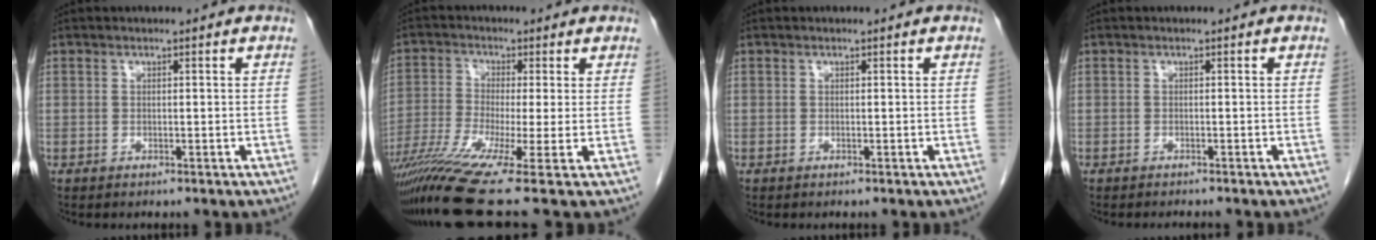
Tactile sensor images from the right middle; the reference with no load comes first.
{"total": 14.0, "force": [-9.1, -1.1, 10.5], "torque": [-0.208, -0.042, -0.160]}
{"total": 0.0}
{"total": 1.2, "force": [-1.2, 0.1, 0.3], "torque": [-0.005, -0.003, -0.014]}